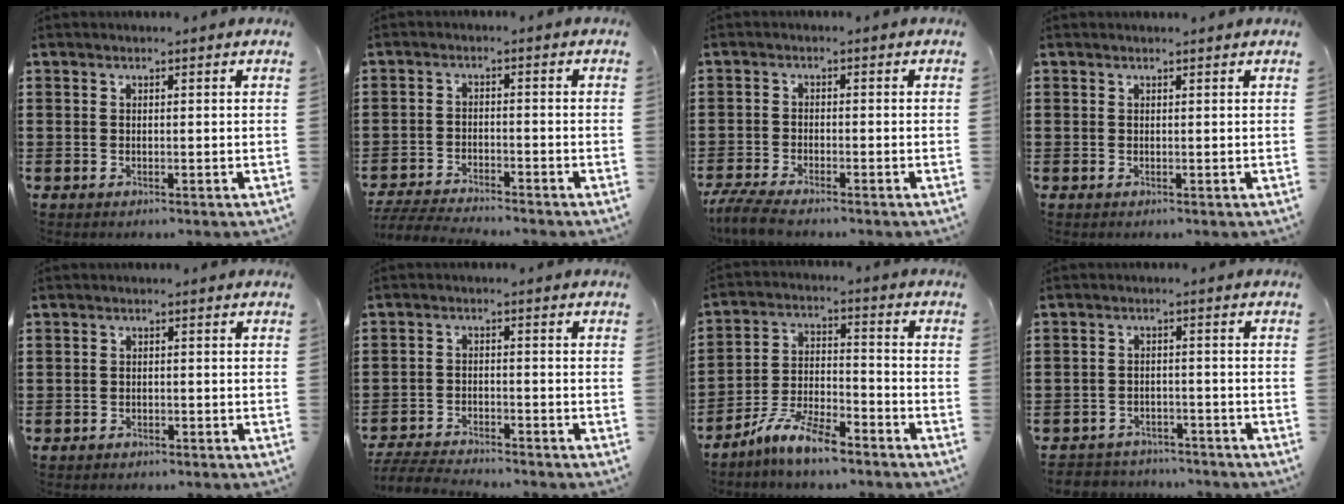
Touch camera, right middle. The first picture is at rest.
{"total": 4.4, "force": [-4.3, 0.4, 0.7], "torque": [-0.026, -0.007, -0.092]}
{"total": 4.1, "force": [-3.8, 0.4, 1.5], "torque": [-0.043, -0.013, -0.080]}
{"total": 0.0}
{"total": 1.2, "force": [-1.1, 0.6, -0.1], "torque": [0.001, 0.001, -0.025]}
{"total": 4.5, "force": [-4.4, 0.5, 0.6], "torque": [-0.024, -0.003, -0.095]}
{"total": 8.8, "force": [-7.5, 1.7, 4.3], "torque": [-0.094, 0.006, -0.145]}
{"total": 3.4, "force": [-3.3, 0.7, -0.4], "torque": [-0.002, -0.001, -0.073]}